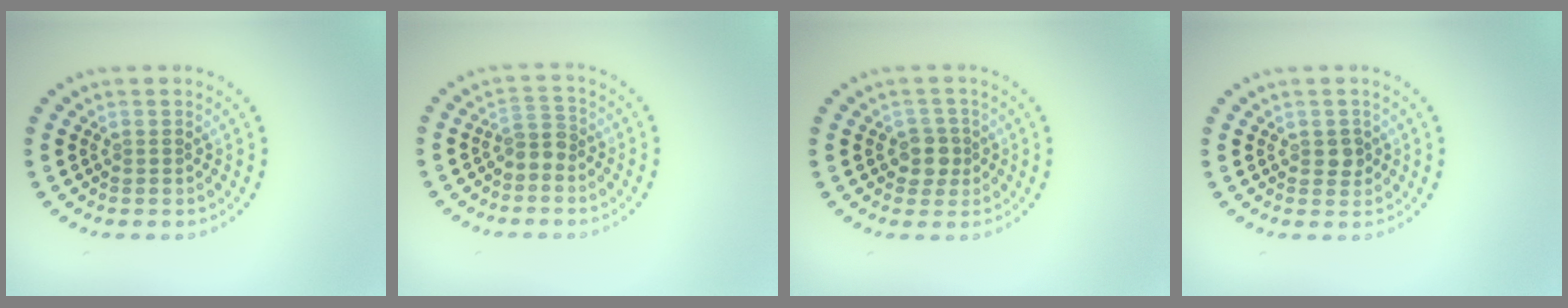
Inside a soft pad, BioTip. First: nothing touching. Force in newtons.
{"total": 1.8, "press": 1.4, "slide": 1.2}
{"total": 2.1, "press": 1.8, "slide": 1.0}
{"total": 1.2, "press": 1.2, "slide": 0.3}